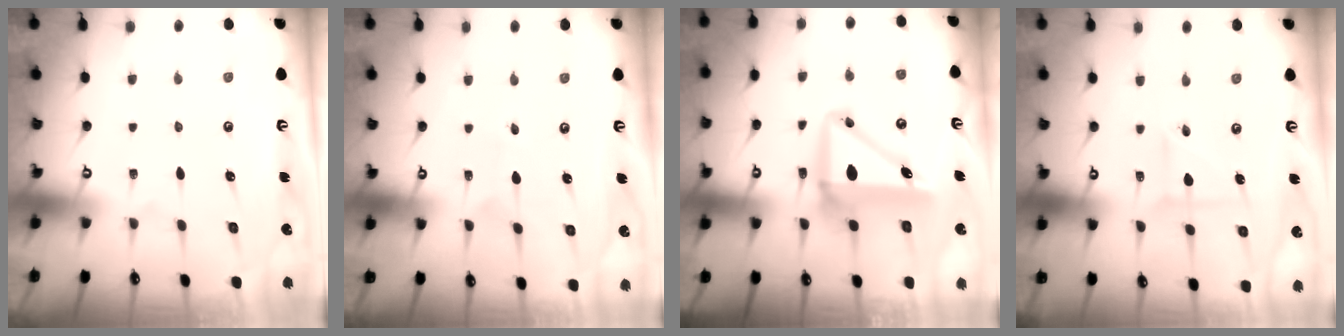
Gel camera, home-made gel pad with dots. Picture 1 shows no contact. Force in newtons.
{"total": 2.5, "press": 2.5, "slide": 0.1}
{"total": 10.7, "press": 10.4, "slide": 2.5}
{"total": 3.9, "press": 3.9, "slide": 0.4}